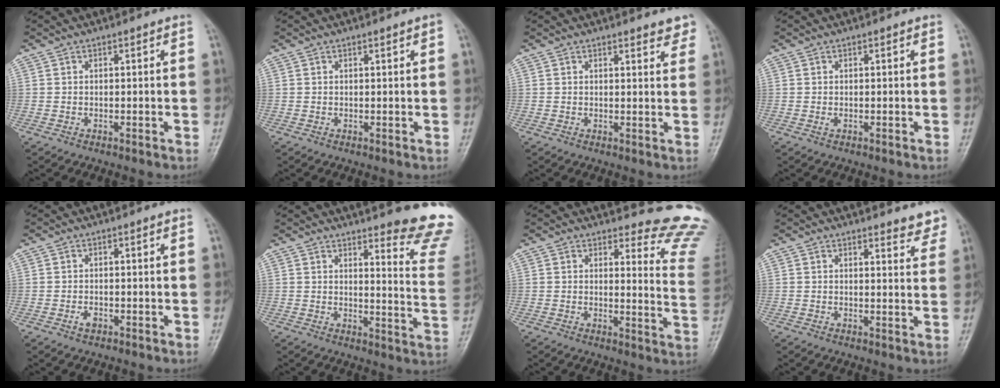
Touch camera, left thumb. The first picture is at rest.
{"total": 0.7, "force": [0.4, 0.0, 0.6], "torque": [-0.010, -0.001, 0.006]}
{"total": 3.4, "force": [2.9, 1.0, 1.5], "torque": [-0.003, -0.016, 0.028]}
{"total": 0.6, "force": [0.1, 0.2, 0.6], "torque": [-0.016, 0.000, 0.002]}
{"total": 1.2, "force": [-0.6, 0.7, 0.8], "torque": [-0.011, 0.002, -0.009]}
{"total": 16.1, "force": [13.9, 1.9, 7.9], "torque": [-0.069, -0.142, 0.148]}
{"total": 13.2, "force": [13.1, 1.5, 0.5], "torque": [0.039, -0.171, 0.111]}
{"total": 4.8, "force": [4.5, 1.2, 1.3], "torque": [0.006, -0.030, 0.037]}